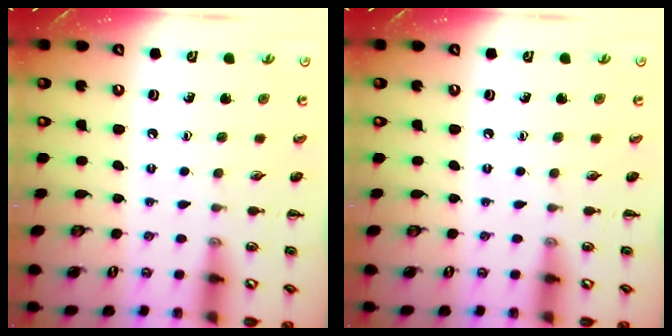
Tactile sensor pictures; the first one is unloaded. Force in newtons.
{"total": 0.0}